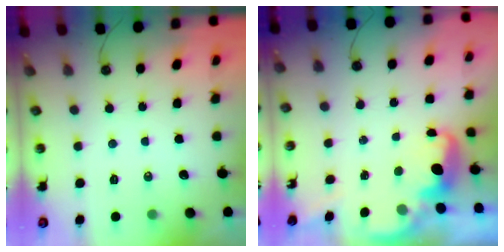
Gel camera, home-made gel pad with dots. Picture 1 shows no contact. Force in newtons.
{"total": 2.7, "press": 2.6, "slide": 0.5}